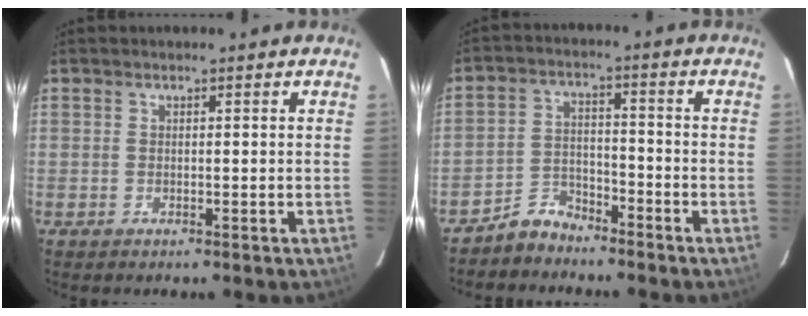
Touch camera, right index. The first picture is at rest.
{"total": 5.3, "force": [-4.8, 2.2, 0.5], "torque": [-0.016, 0.022, -0.089]}